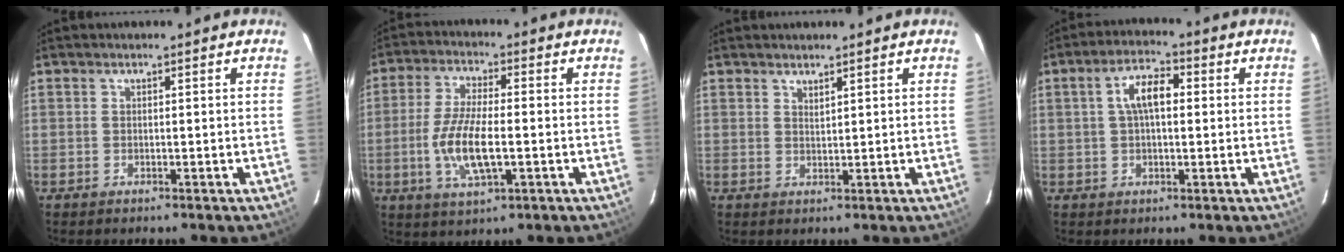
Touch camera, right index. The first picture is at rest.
{"total": 10.4, "force": [-2.1, 3.1, 9.7], "torque": [-0.199, -0.006, -0.041]}
{"total": 1.3, "force": [1.2, 0.2, 0.5], "torque": [-0.008, 0.000, 0.021]}
{"total": 6.5, "force": [1.0, 3.0, 5.7], "torque": [-0.106, 0.019, 0.019]}